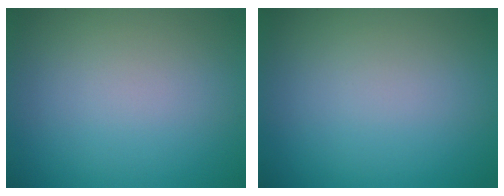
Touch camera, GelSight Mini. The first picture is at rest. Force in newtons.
{"total": 0.0}